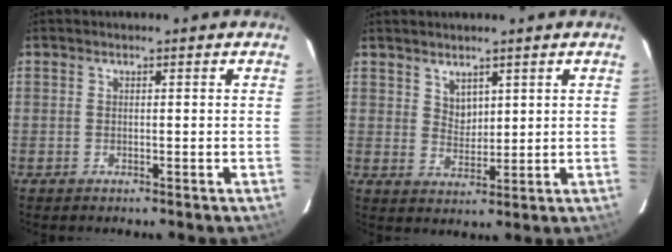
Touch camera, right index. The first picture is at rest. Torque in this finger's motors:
{"motor_torque": [-0.27, 0.08, 0.02, 0.00]}